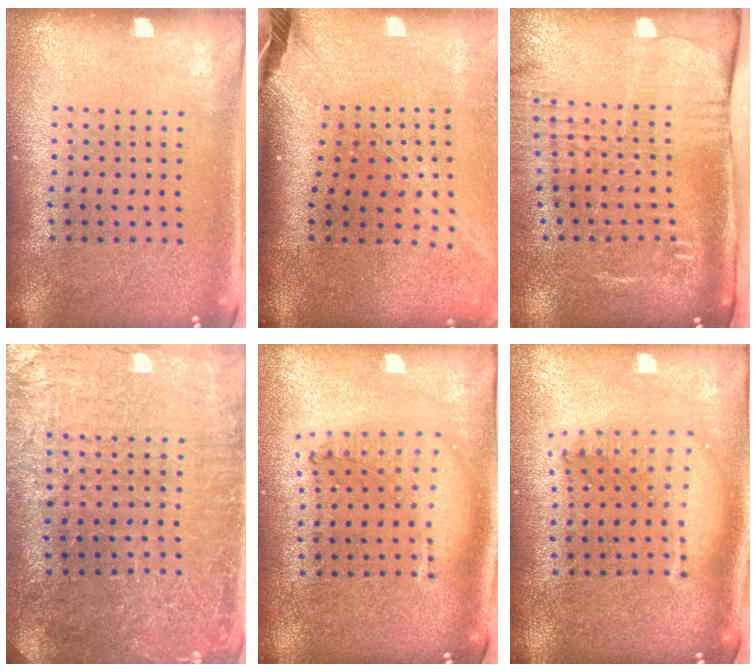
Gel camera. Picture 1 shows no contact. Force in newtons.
{"total": 2.6, "press": 1.9, "slide": 1.8}
{"total": 2.7, "press": 2.1, "slide": 1.7}
{"total": 2.0, "press": 2.0, "slide": 0.3}
{"total": 1.2, "press": 1.1, "slide": 0.3}
{"total": 1.9, "press": 1.6, "slide": 1.2}